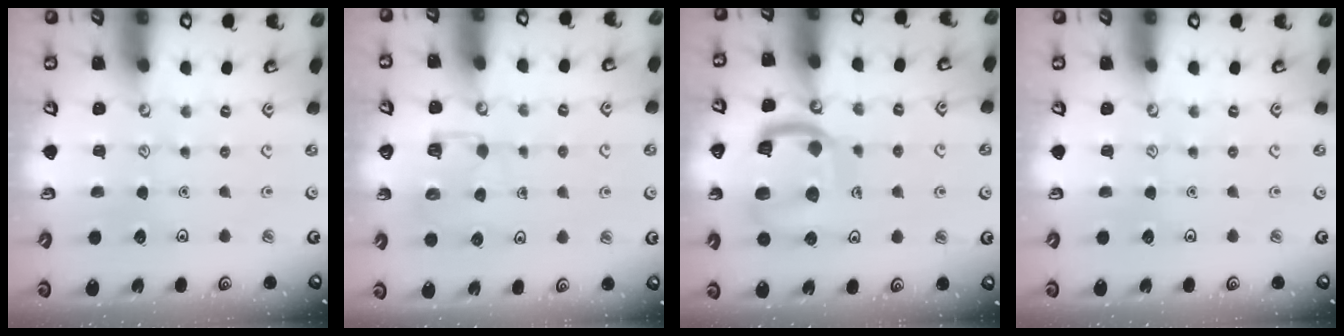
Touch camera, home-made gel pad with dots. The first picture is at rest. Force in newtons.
{"total": 5.6, "press": 5.6, "slide": 0.5}
{"total": 16.5, "press": 16.4, "slide": 1.8}
{"total": 0.0}